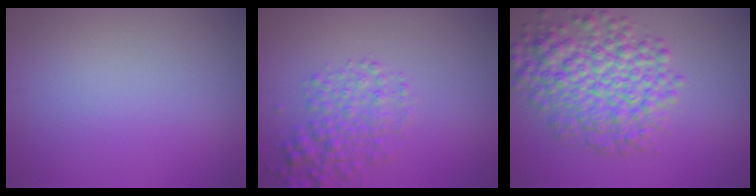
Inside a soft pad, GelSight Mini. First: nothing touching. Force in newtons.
{"total": 3.4, "press": 3.4, "slide": 0.1}
{"total": 7.4, "press": 7.4, "slide": 0.2}